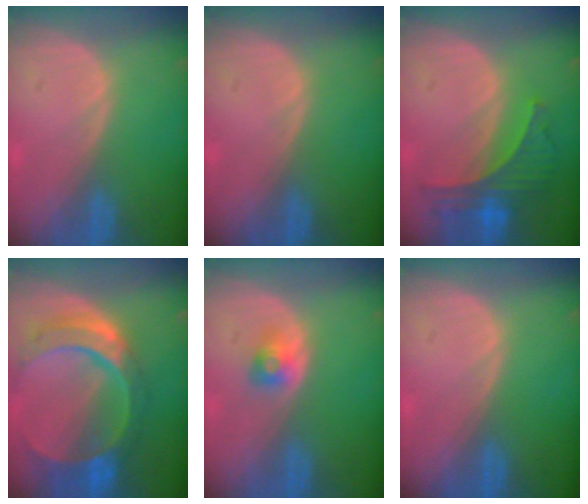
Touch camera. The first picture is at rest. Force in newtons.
{"total": 0.0}
{"total": 6.8, "press": 6.3, "slide": 2.5}
{"total": 11.1, "press": 9.4, "slide": 6.0}
{"total": 2.6, "press": 2.4, "slide": 1.0}
{"total": 0.0}